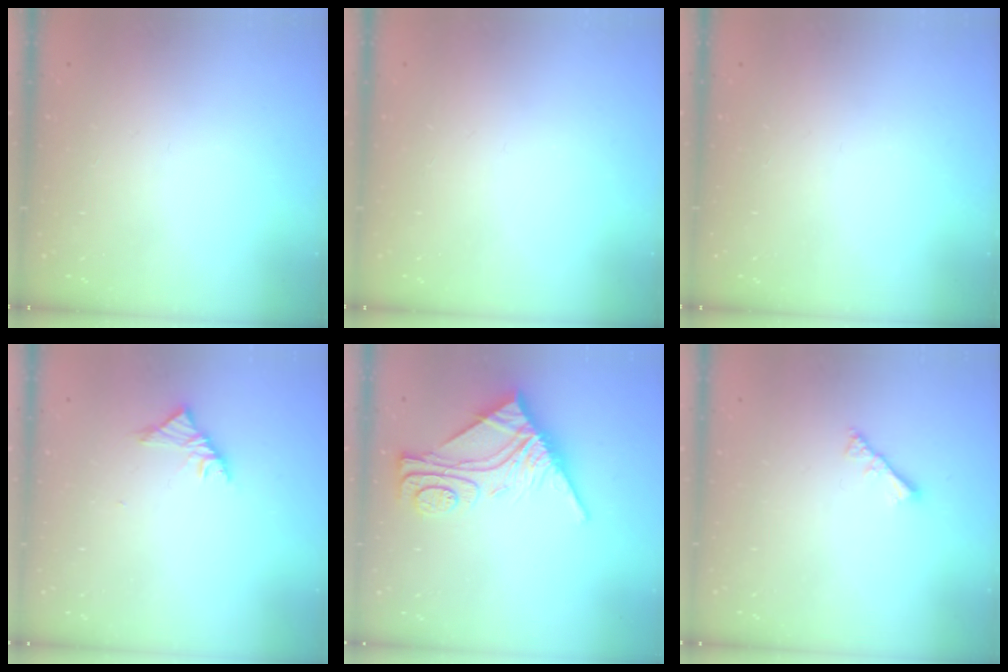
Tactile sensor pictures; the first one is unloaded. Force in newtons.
{"total": 0.0}
{"total": 0.0}
{"total": 3.4, "press": 3.3, "slide": 0.8}
{"total": 11.3, "press": 11.2, "slide": 1.4}
{"total": 2.8, "press": 2.8, "slide": 0.6}